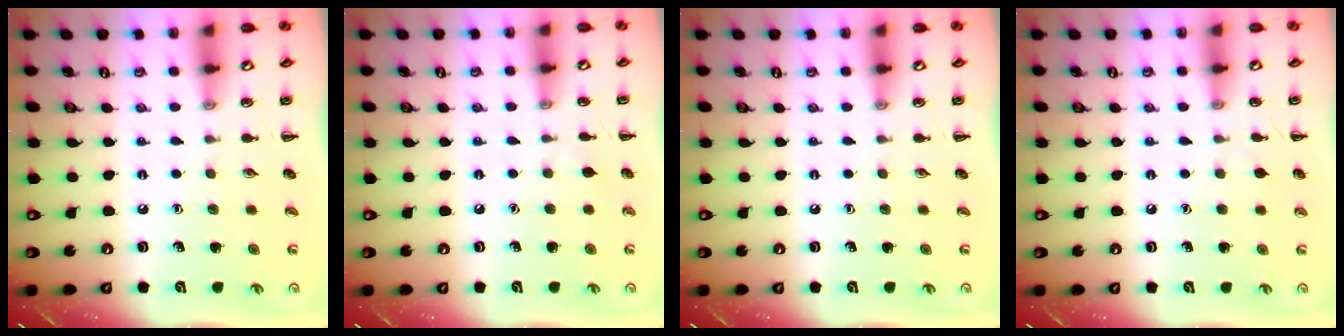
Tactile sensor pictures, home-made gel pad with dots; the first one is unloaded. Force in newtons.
{"total": 2.7, "press": 2.5, "slide": 1.1}
{"total": 0.0}
{"total": 3.3, "press": 3.1, "slide": 1.1}